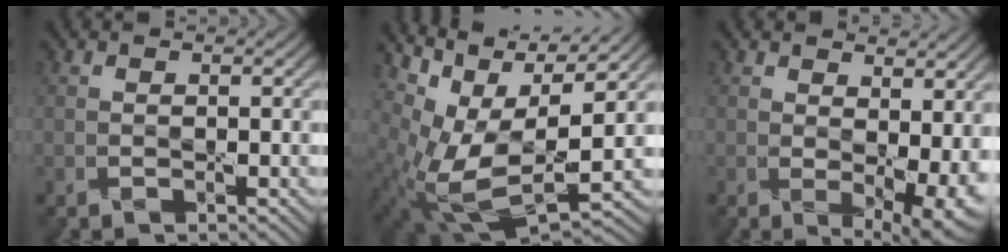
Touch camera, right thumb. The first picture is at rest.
{"total": 10.8, "force": [3.2, 5.0, 9.1], "torque": [-0.204, -0.011, 0.066]}
{"total": 7.2, "force": [1.4, 3.6, 6.1], "torque": [-0.086, -0.020, 0.041]}